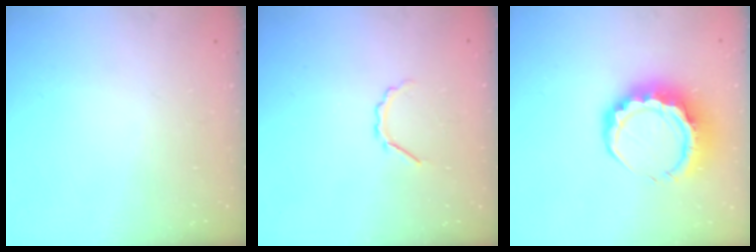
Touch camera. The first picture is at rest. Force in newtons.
{"total": 2.8, "press": 2.7, "slide": 0.8}
{"total": 11.0, "press": 10.8, "slide": 2.1}